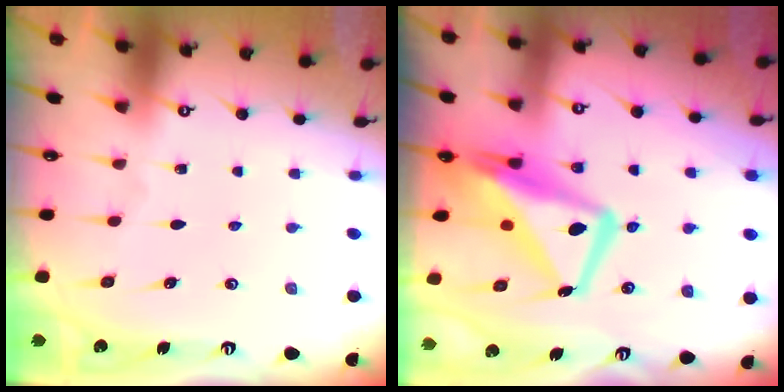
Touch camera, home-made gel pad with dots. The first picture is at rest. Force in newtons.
{"total": 14.9, "press": 14.8, "slide": 1.8}